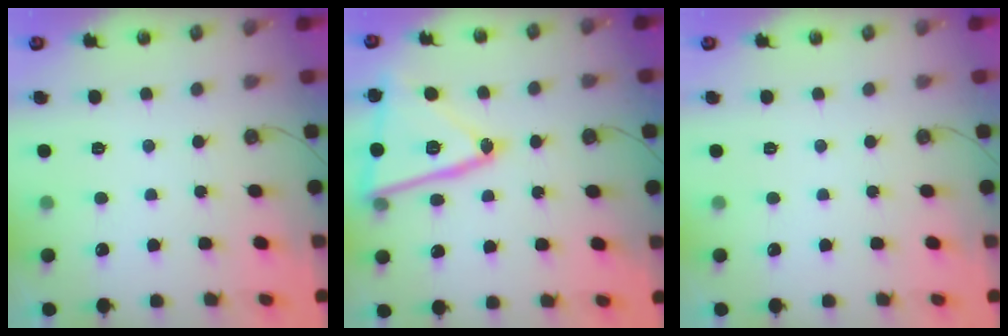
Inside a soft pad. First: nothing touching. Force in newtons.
{"total": 19.8, "press": 19.7, "slide": 2.3}
{"total": 0.0}